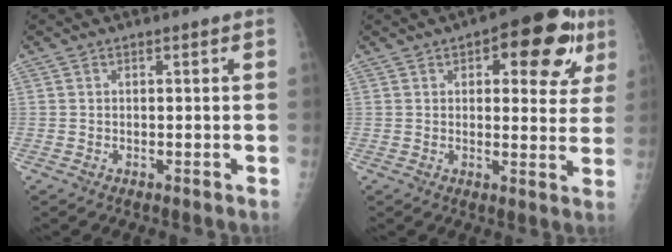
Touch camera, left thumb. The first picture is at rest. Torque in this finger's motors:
{"motor_torque": [0.28, 0.42, -0.04, -0.30, 0.15]}